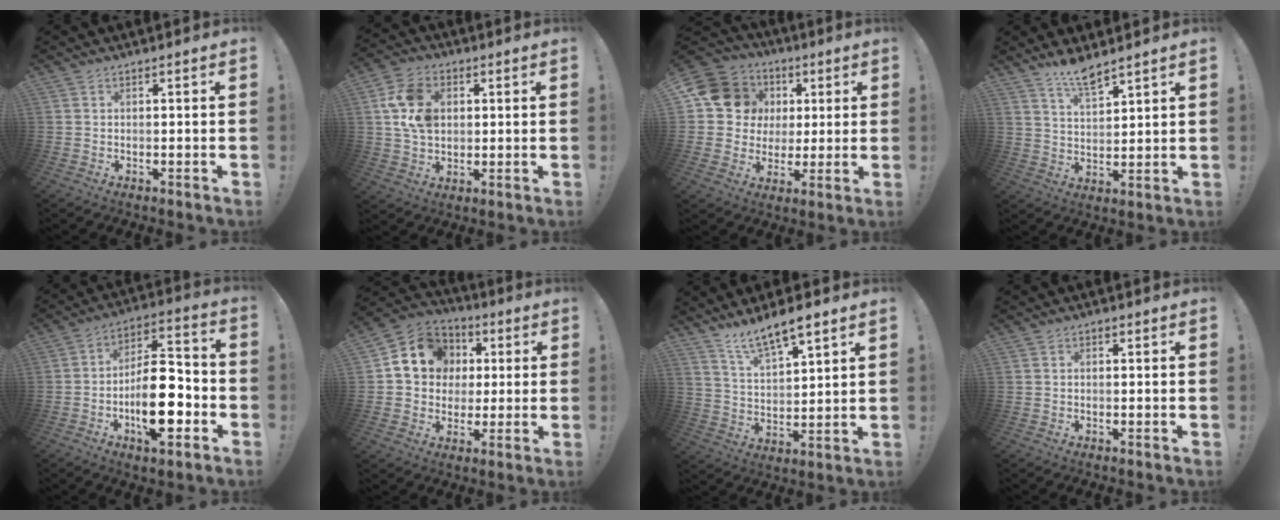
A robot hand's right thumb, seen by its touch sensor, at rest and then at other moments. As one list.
[{"total": 13.7, "force": [3.5, 10.5, 8.0], "torque": [-0.131, 0.001, 0.072]}, {"total": 14.6, "force": [4.7, 12.6, 5.7], "torque": [-0.097, -0.011, 0.109]}, {"total": 7.5, "force": [6.6, 1.4, 3.4], "torque": [-0.061, -0.040, 0.118]}, {"total": 18.3, "force": [-5.8, 8.0, 15.4], "torque": [-0.262, 0.034, -0.092]}, {"total": 13.8, "force": [3.3, 12.2, 5.5], "torque": [-0.064, -0.006, 0.073]}, {"total": 9.7, "force": [8.2, 2.3, 4.6], "torque": [-0.081, -0.055, 0.148]}, {"total": 0.5, "force": [0.1, 0.5, 0.1], "torque": [0.005, 0.000, 0.000]}]